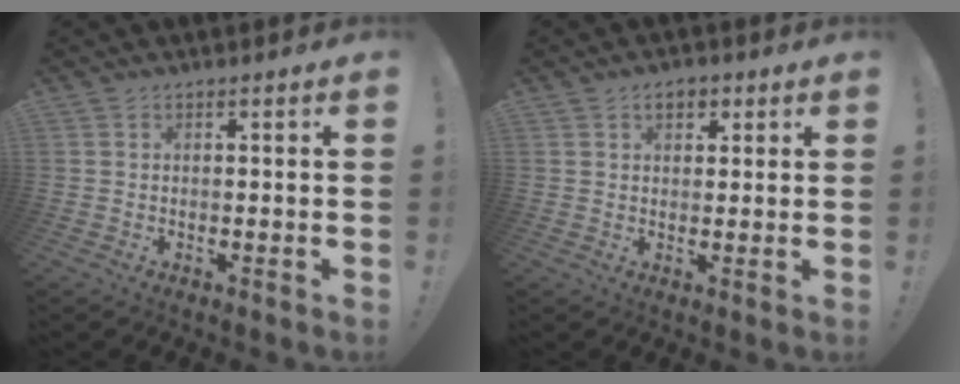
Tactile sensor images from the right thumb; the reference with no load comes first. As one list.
[{"total": 4.0, "force": [1.7, 2.8, 2.4], "torque": [-0.031, 0.001, 0.027]}]